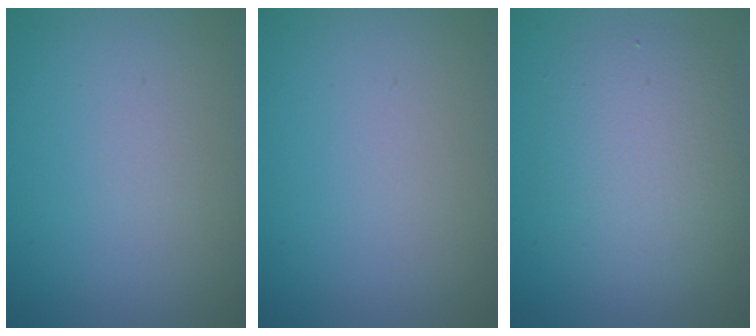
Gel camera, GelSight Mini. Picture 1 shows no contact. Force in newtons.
{"total": 0.0}
{"total": 4.2, "press": 4.2, "slide": 0.1}